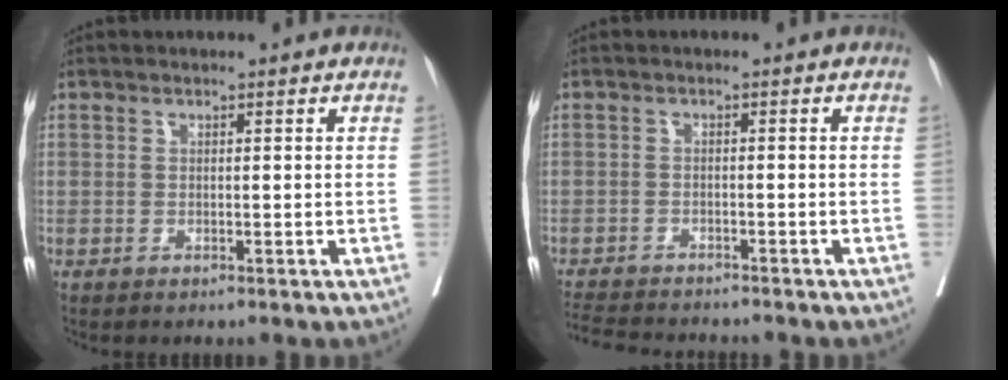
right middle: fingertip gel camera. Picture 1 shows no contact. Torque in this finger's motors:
{"motor_torque": [0.09, -0.24, 0.00, 0.01]}